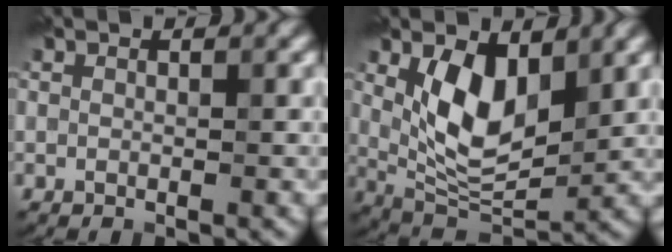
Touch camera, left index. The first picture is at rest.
{"total": 7.2, "force": [2.1, 3.8, 5.8], "torque": [-0.109, -0.009, 0.041]}